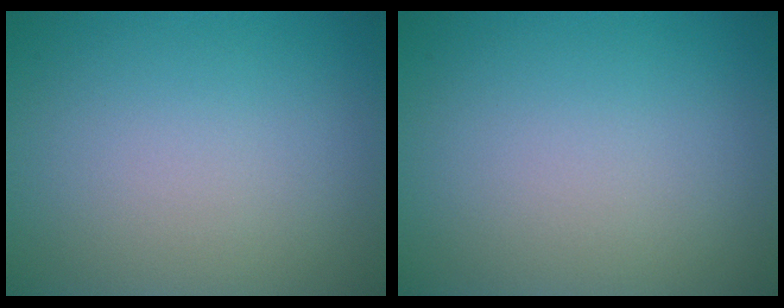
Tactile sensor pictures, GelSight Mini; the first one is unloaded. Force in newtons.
{"total": 0.0}